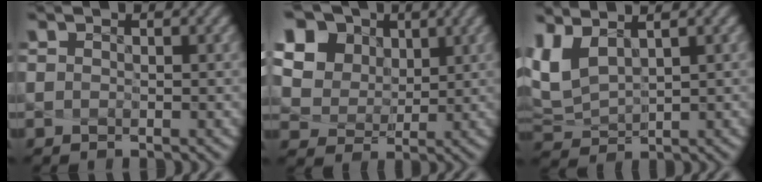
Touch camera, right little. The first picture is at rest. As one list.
[{"total": 13.2, "force": [6.3, 10.1, 5.8], "torque": [-0.161, 0.018, 0.136]}, {"total": 3.0, "force": [1.7, 1.0, 2.2], "torque": [-0.060, -0.001, 0.052]}]